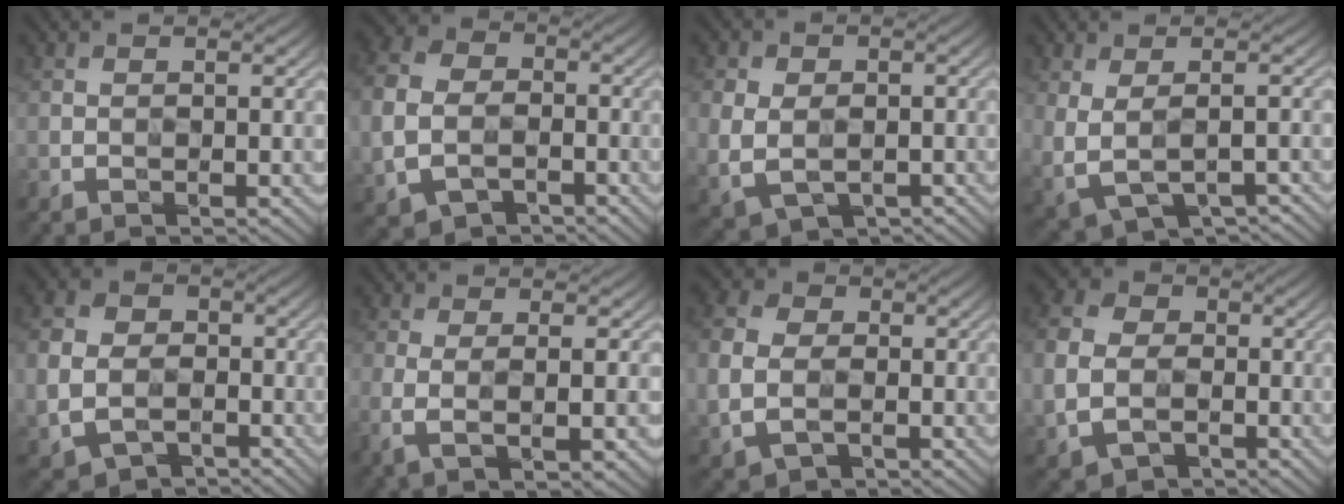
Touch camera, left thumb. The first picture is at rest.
{"total": 8.2, "force": [-2.6, 6.5, 4.4], "torque": [-0.133, -0.020, -0.060]}
{"total": 7.7, "force": [-0.8, 6.5, 4.1], "torque": [-0.102, -0.011, -0.021]}
{"total": 5.1, "force": [-0.1, 2.8, 4.2], "torque": [-0.105, -0.025, 0.014]}
{"total": 8.1, "force": [-2.2, 6.8, 3.8], "torque": [-0.120, -0.016, -0.054]}
{"total": 4.5, "force": [-0.6, 1.2, 4.3], "torque": [-0.093, -0.007, -0.010]}
{"total": 7.2, "force": [-0.8, 6.0, 4.0], "torque": [-0.121, -0.002, -0.029]}
{"total": 8.1, "force": [-1.4, 6.8, 4.2], "torque": [-0.131, -0.012, -0.042]}